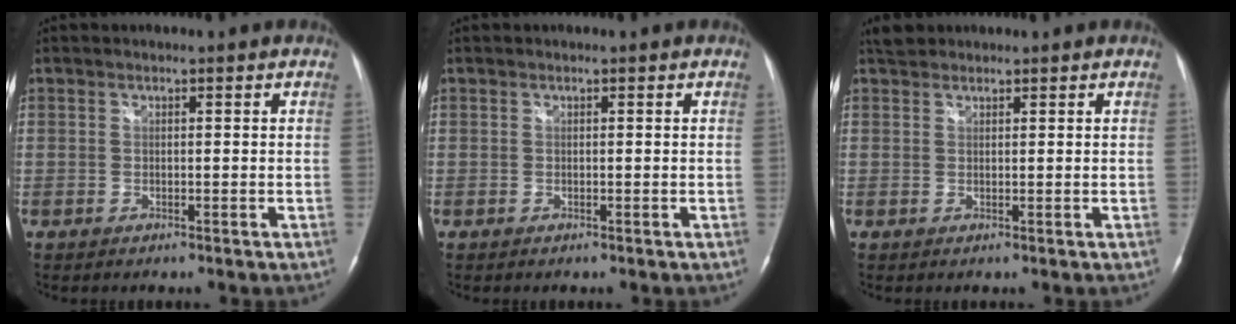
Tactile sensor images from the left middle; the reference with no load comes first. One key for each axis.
{"total": 0.0}
{"total": 2.0, "fx": 1.8, "fy": 0.9, "fz": 0.2, "tx": -0.008, "ty": 0.015, "tz": 0.031}